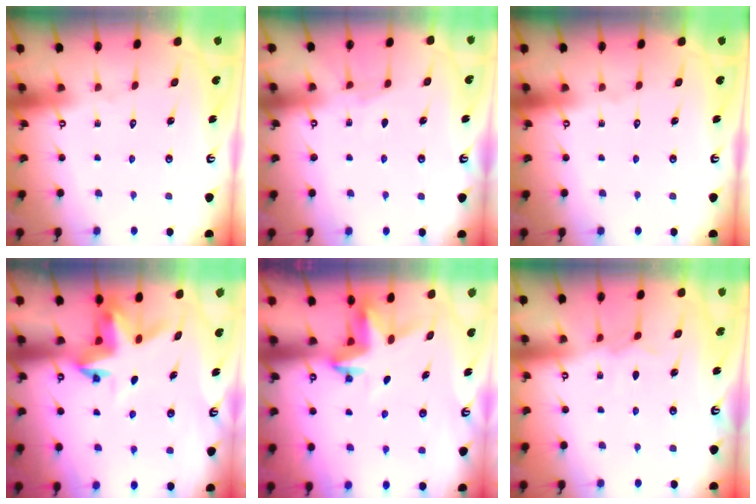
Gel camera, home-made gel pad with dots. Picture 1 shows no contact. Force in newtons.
{"total": 3.6, "press": 3.5, "slide": 0.5}
{"total": 0.0}
{"total": 4.7, "press": 4.7, "slide": 0.2}
{"total": 3.4, "press": 3.4, "slide": 0.3}
{"total": 4.6, "press": 4.5, "slide": 0.7}